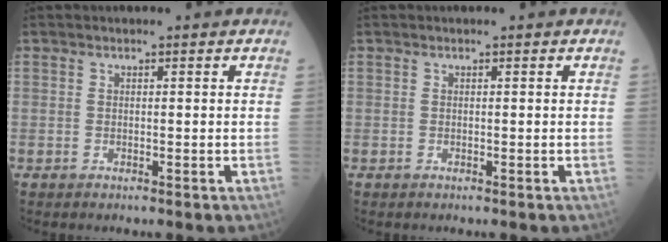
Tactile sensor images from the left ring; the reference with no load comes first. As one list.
[{"total": 0.0}]